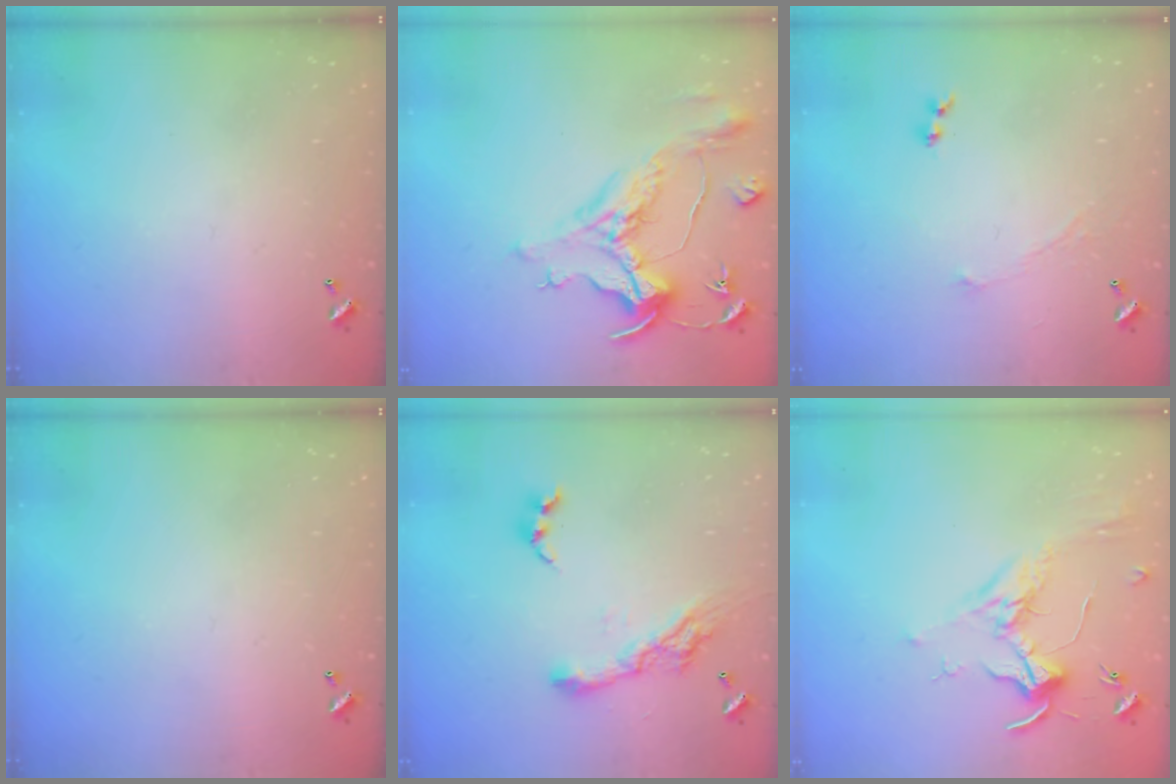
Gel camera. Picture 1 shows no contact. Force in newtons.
{"total": 1.5, "press": 0.8, "slide": 1.2}
{"total": 1.2, "press": 0.7, "slide": 1.0}
{"total": 0.0}
{"total": 9.2, "press": 9.1, "slide": 1.0}
{"total": 1.7, "press": 1.5, "slide": 0.7}